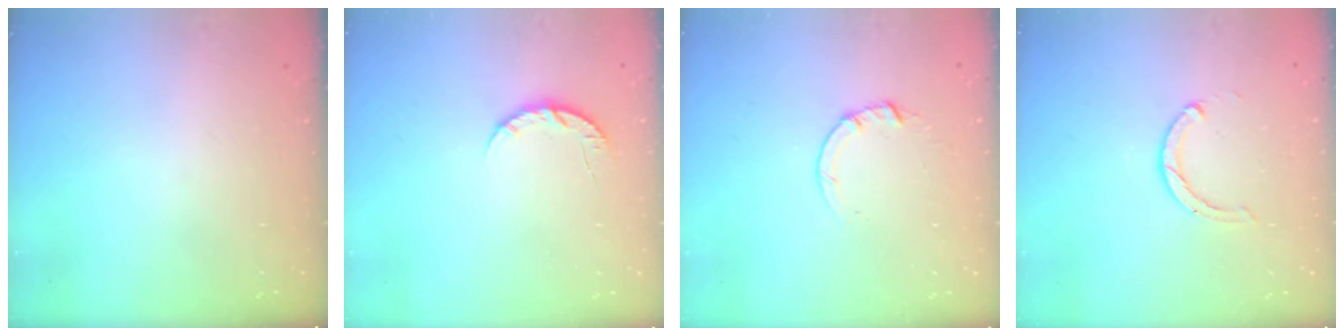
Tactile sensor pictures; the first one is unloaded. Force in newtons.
{"total": 6.1, "press": 6.1, "slide": 0.7}
{"total": 3.5, "press": 3.5, "slide": 0.4}
{"total": 2.3, "press": 2.3, "slide": 0.4}